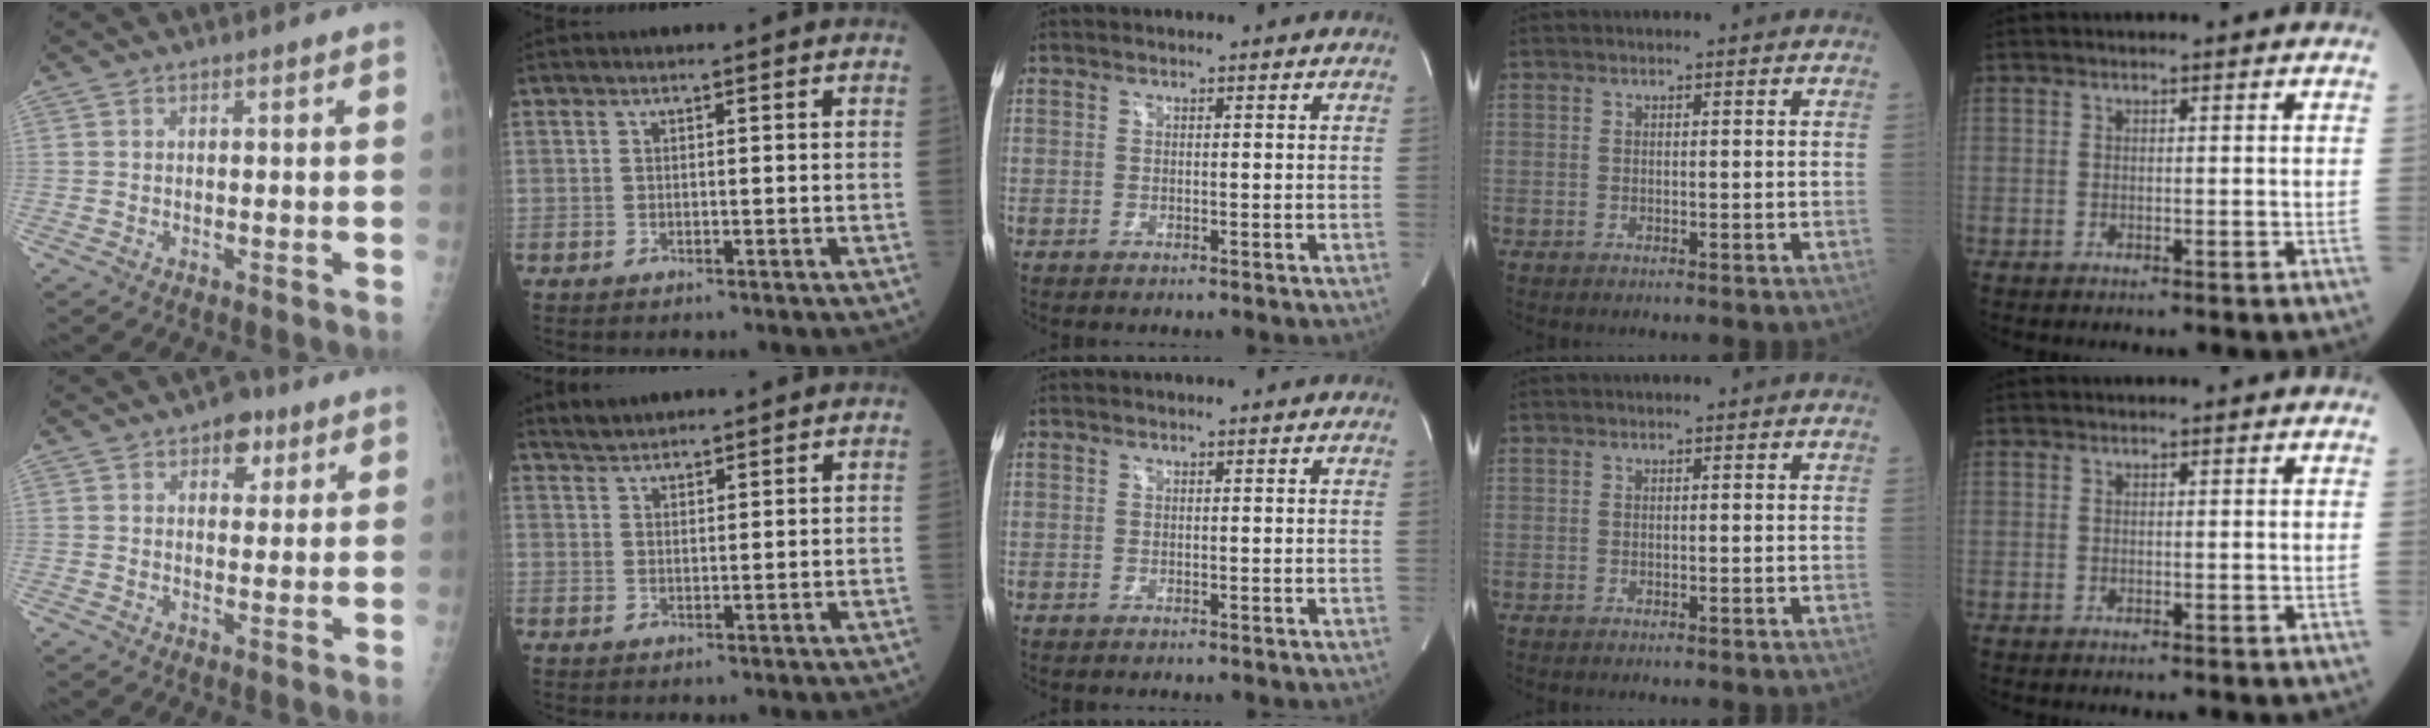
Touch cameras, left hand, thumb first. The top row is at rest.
{"thumb": {"total": 5.1, "force": [2.7, 3.4, 2.8], "torque": [-0.008, -0.007, 0.032]}, "index": {"total": 2.7, "force": [2.6, 0.5, 0.4], "torque": [-0.013, 0.020, 0.050]}}